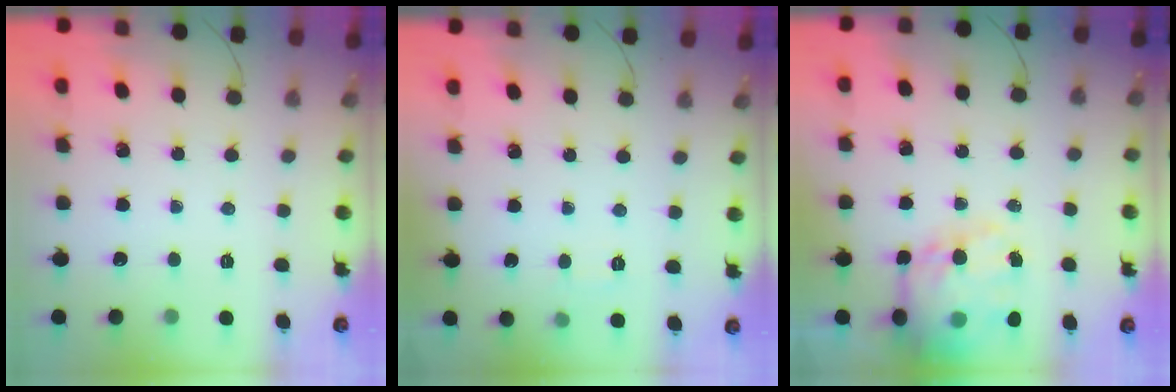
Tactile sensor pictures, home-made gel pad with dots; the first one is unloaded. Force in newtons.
{"total": 2.0, "press": 1.7, "slide": 1.0}
{"total": 20.5, "press": 20.0, "slide": 4.6}